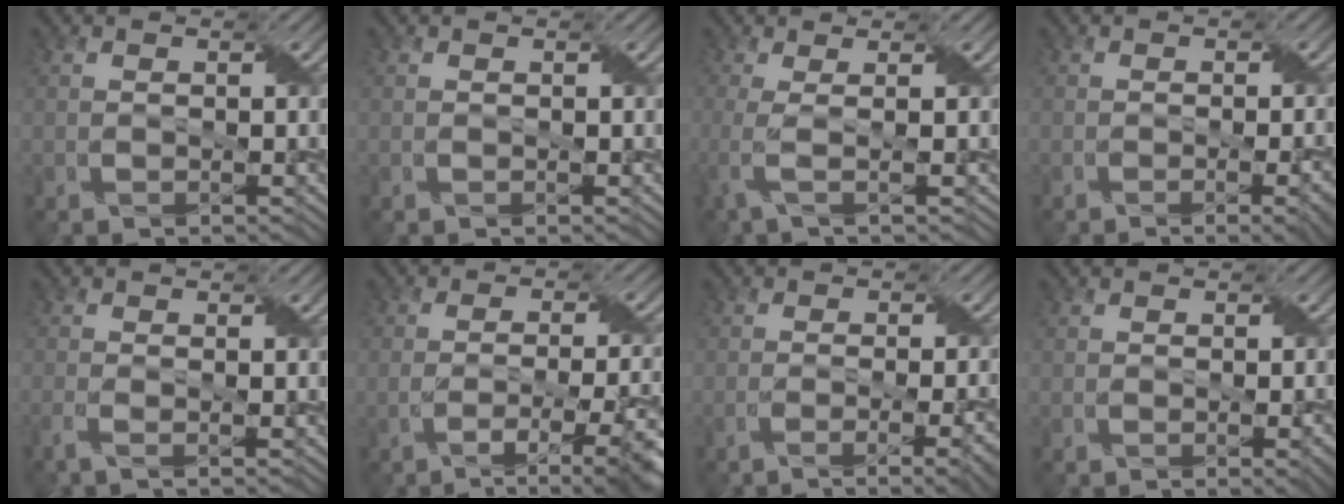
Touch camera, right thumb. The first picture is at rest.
{"total": 0.0}
{"total": 3.0, "force": [-0.3, 0.7, 2.9], "torque": [-0.057, -0.004, -0.017]}
{"total": 4.5, "force": [-1.6, 1.3, 4.0], "torque": [-0.041, -0.003, -0.018]}
{"total": 2.0, "force": [-1.0, 0.4, 1.6], "torque": [-0.028, -0.001, -0.032]}
{"total": 9.1, "force": [-3.8, 2.4, 7.9], "torque": [-0.119, -0.007, -0.053]}
{"total": 7.1, "force": [-3.5, 1.7, 6.0], "torque": [-0.073, -0.002, -0.048]}
{"total": 2.7, "force": [-0.7, 0.8, 2.5], "torque": [-0.029, -0.002, -0.008]}